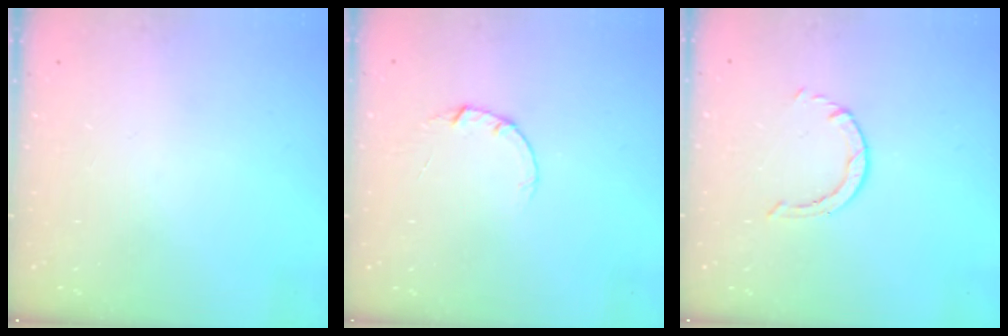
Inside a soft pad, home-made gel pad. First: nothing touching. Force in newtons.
{"total": 2.0, "press": 2.0, "slide": 0.2}
{"total": 0.8, "press": 0.7, "slide": 0.1}